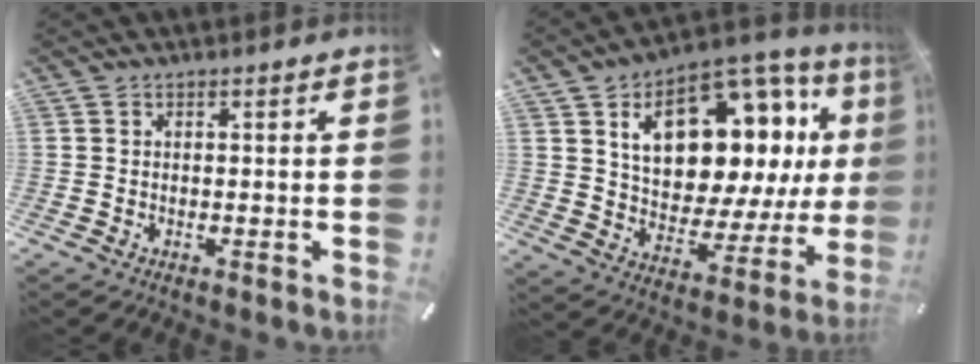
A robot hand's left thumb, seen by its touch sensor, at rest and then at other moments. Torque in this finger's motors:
{"motor_torque": [2.52, 2.48, 2.46, -0.31, 0.29]}